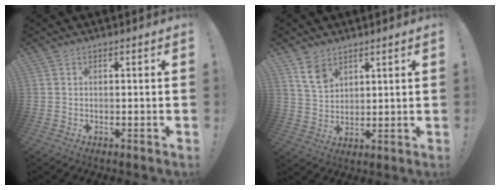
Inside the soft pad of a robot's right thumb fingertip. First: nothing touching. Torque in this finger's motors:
{"motor_torque": [0.21, 0.87, 0.12, 0.19, 0.00]}